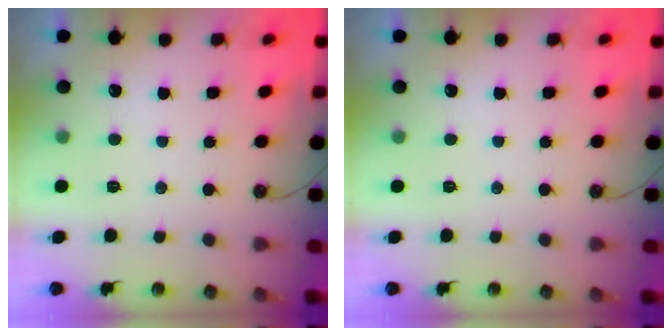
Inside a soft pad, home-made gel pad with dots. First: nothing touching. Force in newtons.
{"total": 0.0}